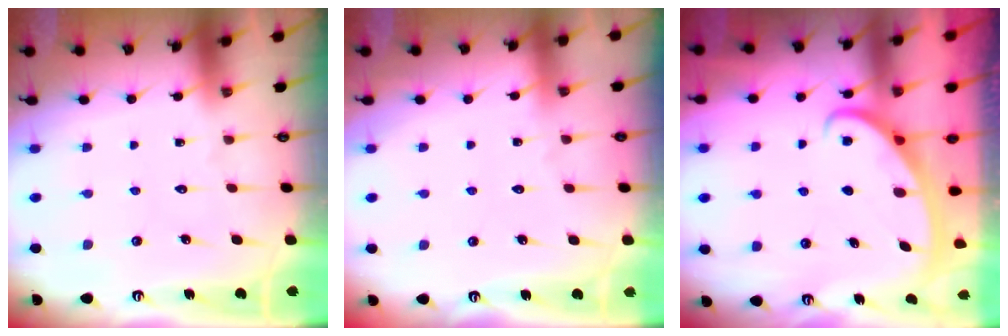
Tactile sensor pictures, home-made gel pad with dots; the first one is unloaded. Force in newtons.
{"total": 1.8, "press": 1.8, "slide": 0.3}
{"total": 2.5, "press": 2.5, "slide": 0.4}